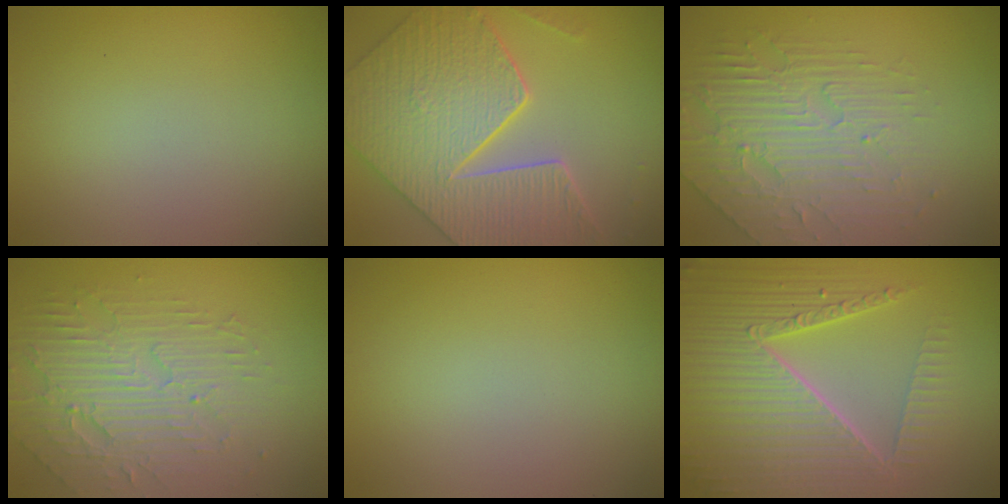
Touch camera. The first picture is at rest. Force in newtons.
{"total": 8.2, "press": 6.8, "slide": 4.5}
{"total": 4.2, "press": 3.8, "slide": 1.7}
{"total": 4.5, "press": 3.9, "slide": 2.2}
{"total": 0.0}
{"total": 9.0, "press": 6.0, "slide": 6.8}